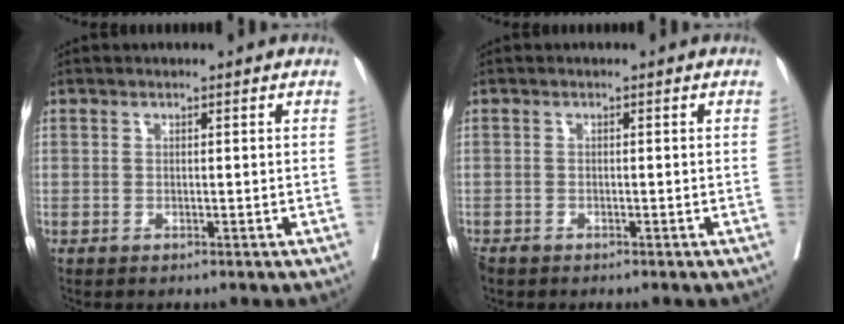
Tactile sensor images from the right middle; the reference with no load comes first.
{"total": 1.5, "force": [-1.2, 0.7, 0.4], "torque": [-0.011, -0.003, -0.021]}